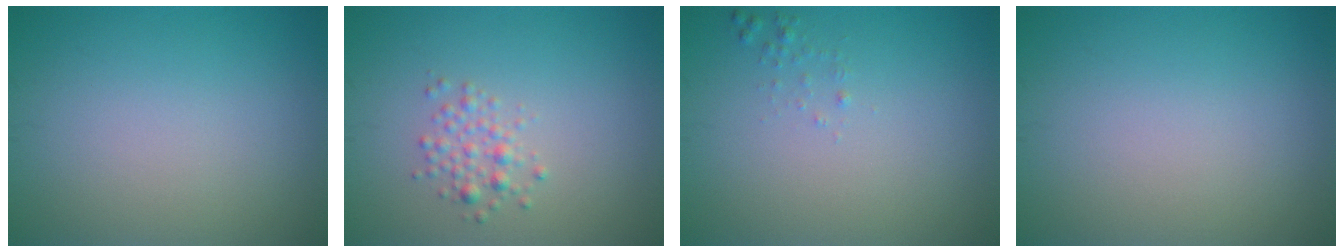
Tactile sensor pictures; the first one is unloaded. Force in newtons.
{"total": 1.7, "press": 1.7, "slide": 0.1}
{"total": 0.6, "press": 0.6, "slide": 0.0}
{"total": 0.0}